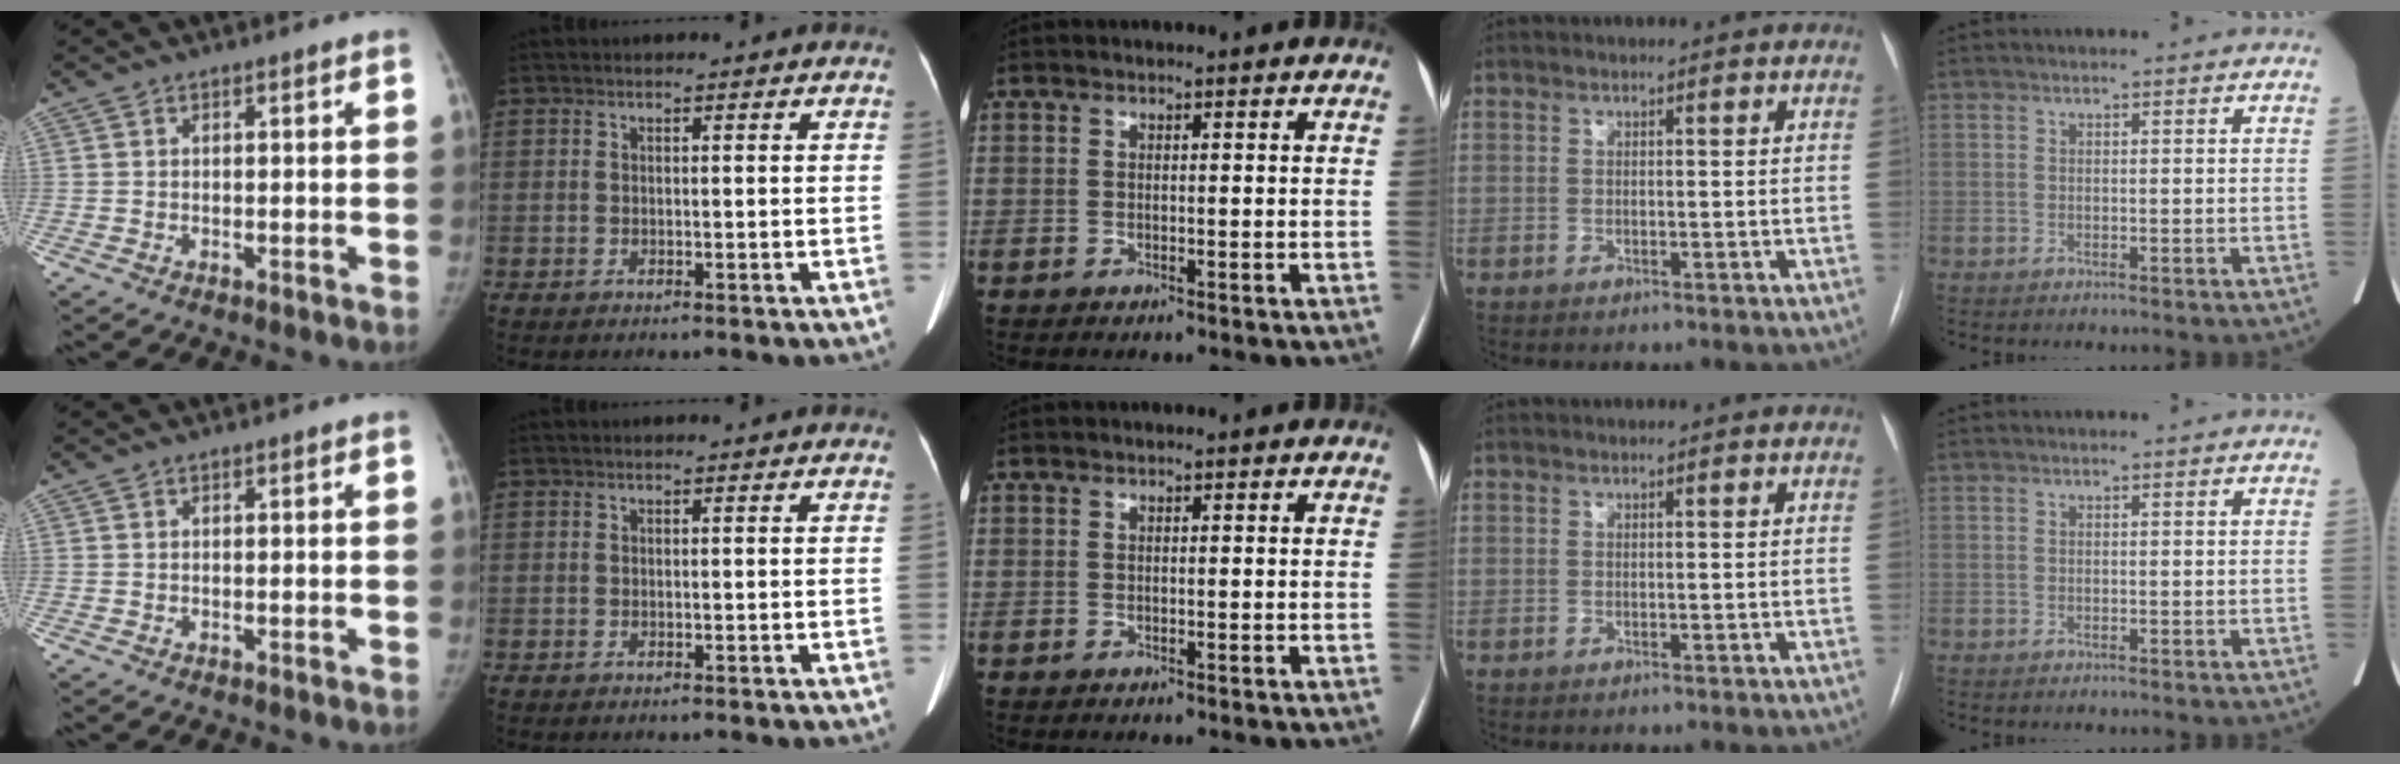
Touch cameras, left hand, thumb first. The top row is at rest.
{}